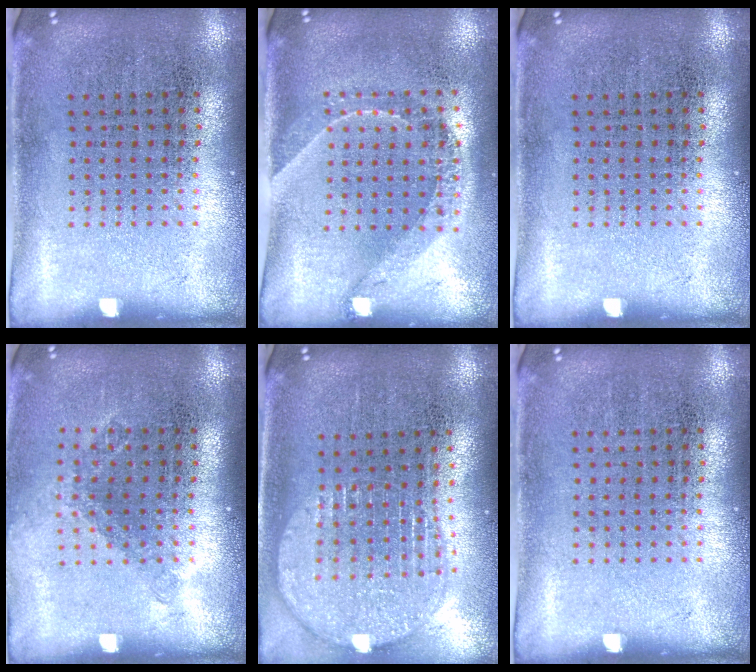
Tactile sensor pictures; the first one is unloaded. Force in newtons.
{"total": 1.6, "press": 1.3, "slide": 0.9}
{"total": 0.0}
{"total": 1.2, "press": 0.9, "slide": 0.7}
{"total": 1.9, "press": 1.6, "slide": 1.0}
{"total": 0.0}